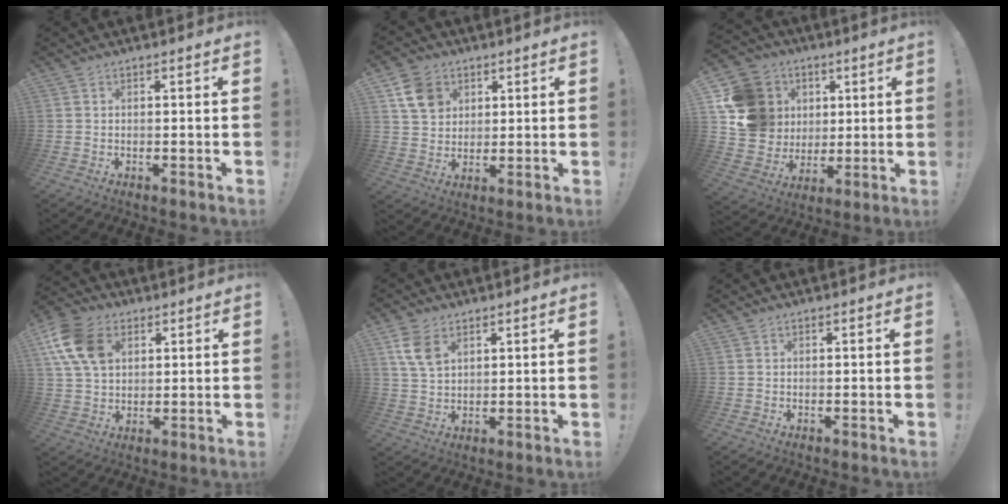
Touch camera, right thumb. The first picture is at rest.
{"total": 9.6, "force": [4.6, 7.5, 3.9], "torque": [-0.056, -0.016, 0.093]}
{"total": 18.3, "force": [4.3, 16.4, 6.9], "torque": [-0.123, -0.007, 0.118]}
{"total": 14.3, "force": [5.4, 10.3, 8.4], "torque": [-0.150, -0.011, 0.108]}
{"total": 7.5, "force": [3.5, 4.6, 4.8], "torque": [-0.088, -0.008, 0.069]}
{"total": 0.0}